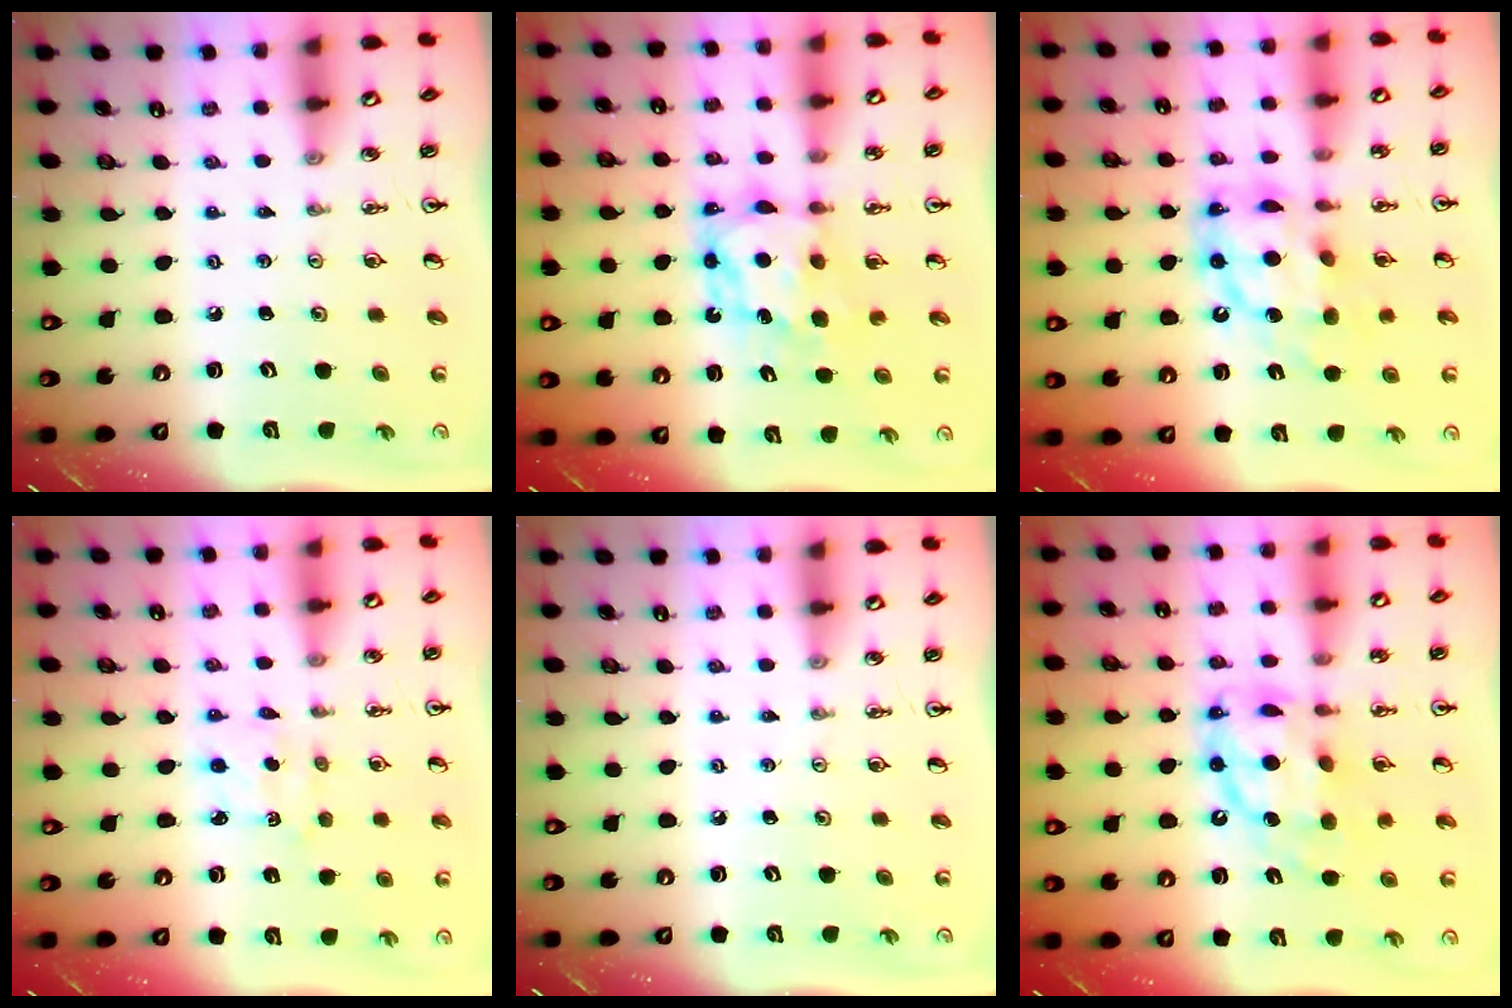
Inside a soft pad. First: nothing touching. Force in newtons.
{"total": 6.7, "press": 6.7, "slide": 0.6}
{"total": 14.1, "press": 14.1, "slide": 1.2}
{"total": 2.4, "press": 2.4, "slide": 0.3}
{"total": 0.0}
{"total": 13.5, "press": 13.4, "slide": 1.3}